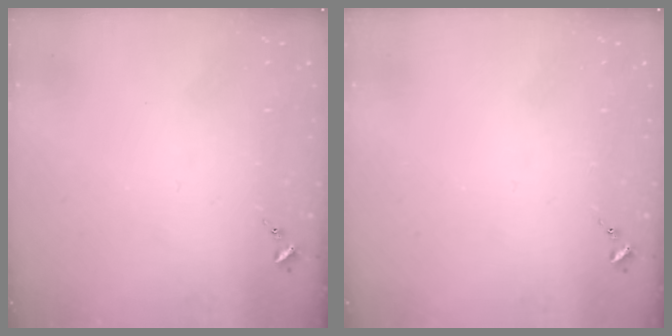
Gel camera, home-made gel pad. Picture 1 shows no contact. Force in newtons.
{"total": 0.0}